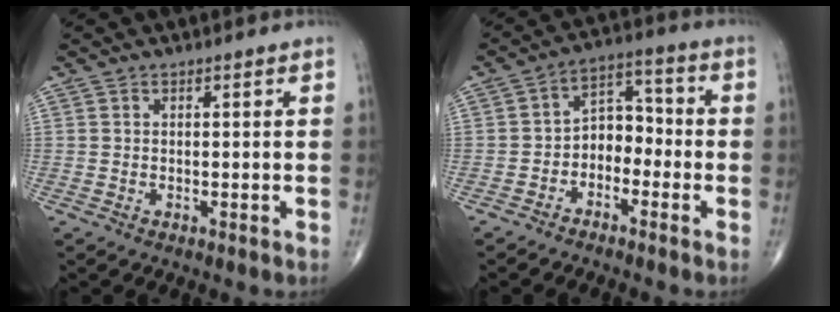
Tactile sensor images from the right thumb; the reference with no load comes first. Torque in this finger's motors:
{"motor_torque": [-0.17, 0.33, 0.45, -0.08, 0.04]}